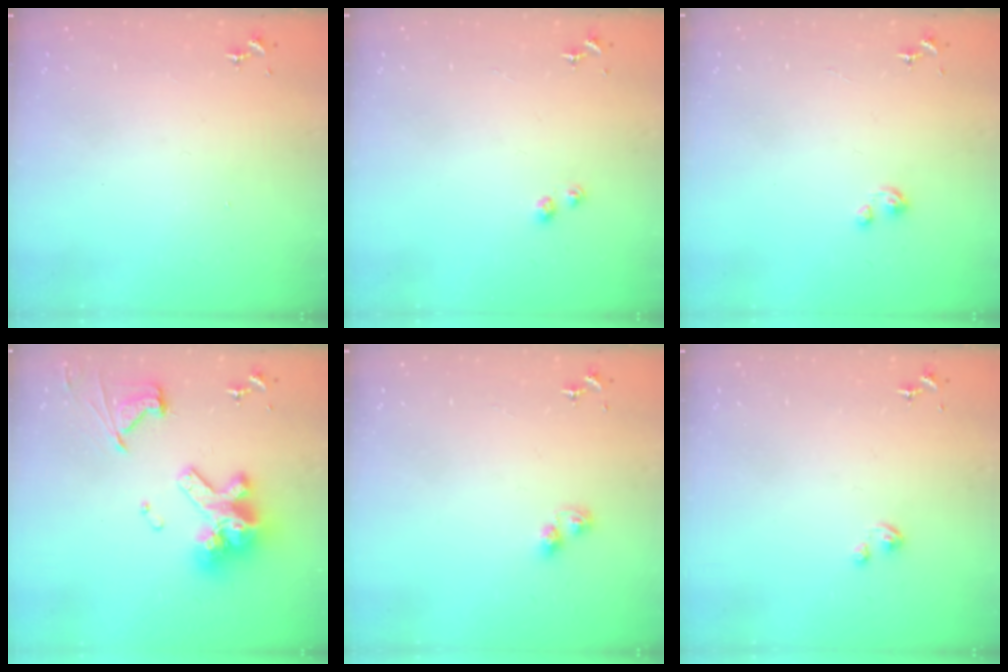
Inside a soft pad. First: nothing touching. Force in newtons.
{"total": 2.6, "press": 2.6, "slide": 0.4}
{"total": 2.3, "press": 2.3, "slide": 0.2}
{"total": 18.5, "press": 18.3, "slide": 2.2}
{"total": 4.8, "press": 4.8, "slide": 0.4}
{"total": 0.9, "press": 0.9, "slide": 0.1}